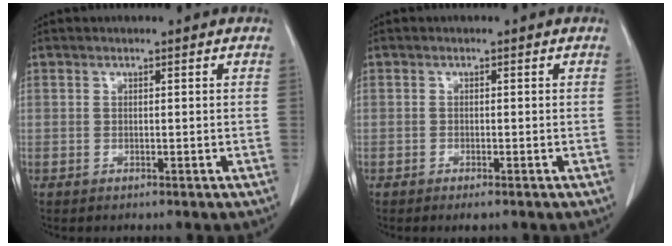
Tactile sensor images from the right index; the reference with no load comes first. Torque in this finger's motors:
{"motor_torque": [0.13, -0.09, 0.00, 0.02]}